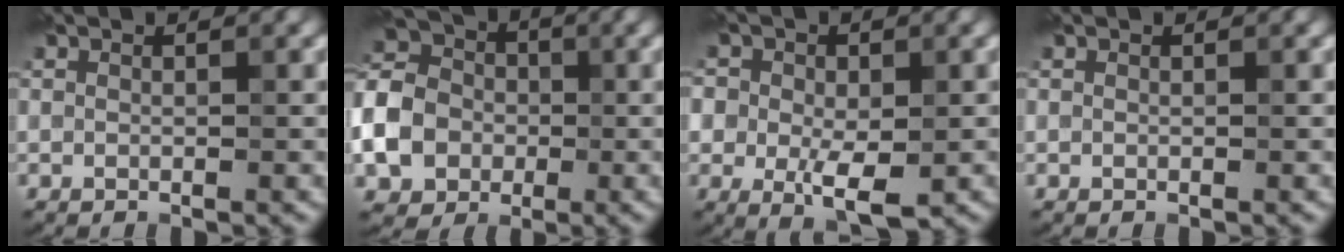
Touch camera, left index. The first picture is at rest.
{"total": 8.9, "force": [-2.3, 7.2, 4.7], "torque": [-0.123, -0.007, -0.053]}
{"total": 5.5, "force": [-0.9, 3.9, 3.8], "torque": [-0.065, -0.016, -0.009]}
{"total": 0.0}